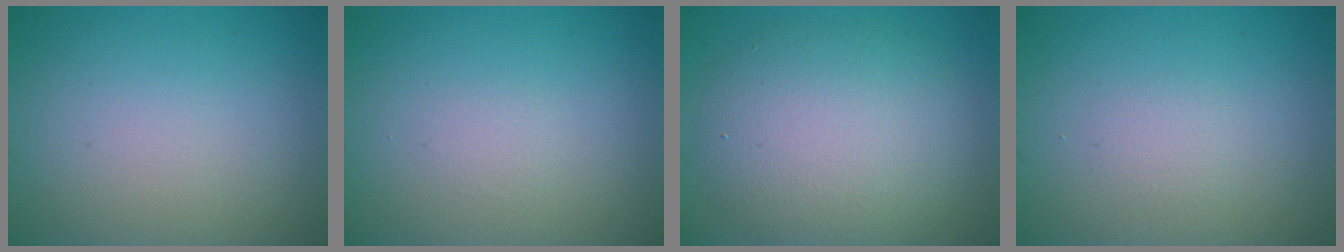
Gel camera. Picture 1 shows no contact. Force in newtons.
{"total": 0.0}
{"total": 7.3, "press": 7.3, "slide": 0.5}
{"total": 0.9, "press": 0.9, "slide": 0.0}